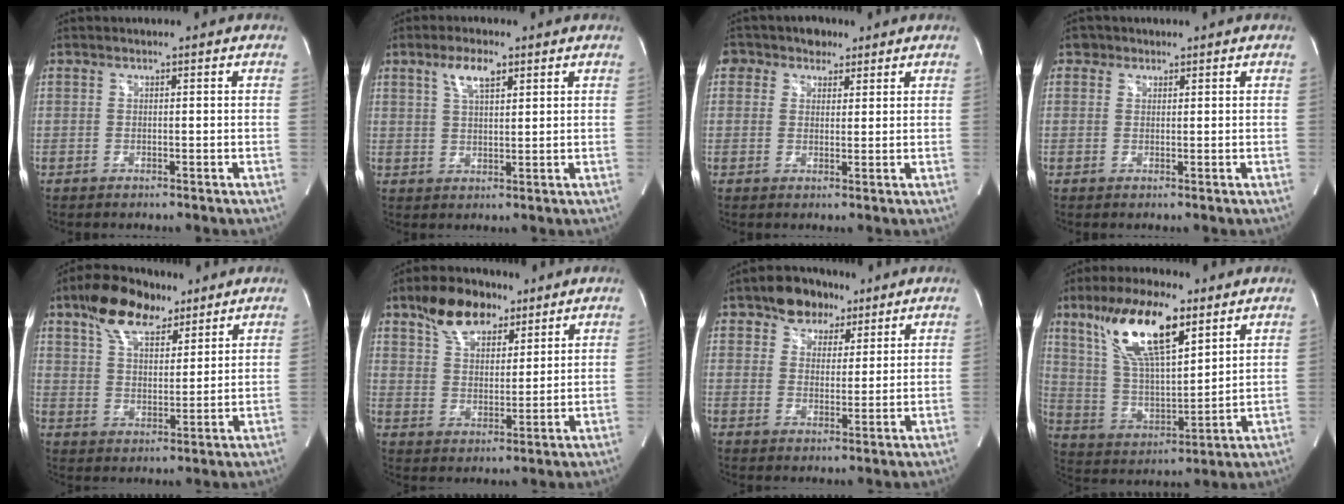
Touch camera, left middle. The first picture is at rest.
{"total": 5.0, "force": [2.8, 1.6, 3.8], "torque": [-0.075, 0.006, 0.054]}
{"total": 5.2, "force": [3.0, 4.0, 1.5], "torque": [-0.025, 0.023, 0.051]}
{"total": 1.8, "force": [1.1, 1.5, 0.0], "torque": [0.010, 0.004, 0.011]}
{"total": 11.9, "force": [8.1, 5.2, 7.0], "torque": [-0.128, 0.021, 0.146]}
{"total": 10.6, "force": [7.2, 5.4, 5.6], "torque": [-0.103, 0.019, 0.133]}
{"total": 7.3, "force": [4.8, 4.8, 2.6], "torque": [-0.036, 0.018, 0.080]}
{"total": 16.7, "force": [9.5, 4.7, 13.0], "torque": [-0.250, 0.015, 0.179]}